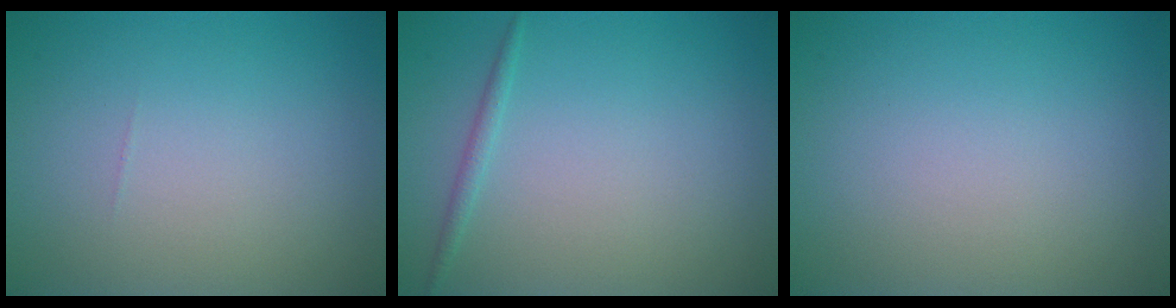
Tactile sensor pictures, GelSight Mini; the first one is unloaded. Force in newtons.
{"total": 0.9, "press": 0.9, "slide": 0.1}
{"total": 0.0}